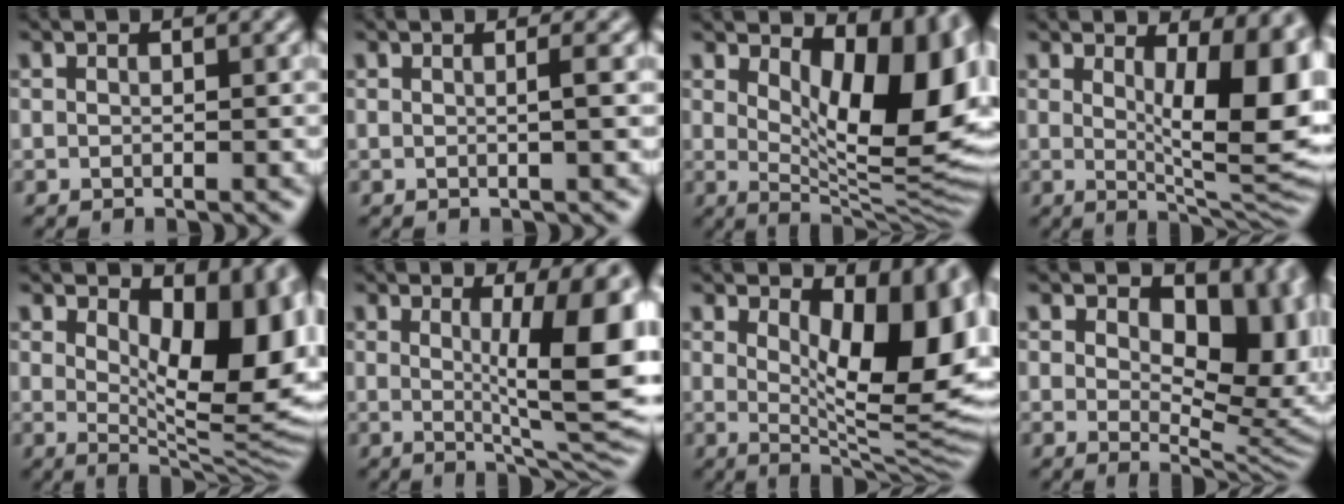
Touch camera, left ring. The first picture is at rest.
{"total": 1.4, "force": [0.0, 0.4, 1.3], "torque": [-0.015, 0.003, -0.005]}
{"total": 12.3, "force": [3.3, 5.1, 10.6], "torque": [-0.134, -0.011, 0.060]}
{"total": 10.9, "force": [2.1, 3.6, 10.1], "torque": [-0.104, -0.014, 0.034]}
{"total": 11.0, "force": [2.7, 4.9, 9.4], "torque": [-0.111, -0.013, 0.049]}
{"total": 9.9, "force": [1.6, 2.3, 9.5], "torque": [-0.123, -0.013, 0.030]}
{"total": 10.9, "force": [2.7, 4.3, 9.7], "torque": [-0.119, -0.013, 0.048]}
{"total": 11.1, "force": [2.7, 6.1, 8.8], "torque": [-0.115, -0.015, 0.047]}